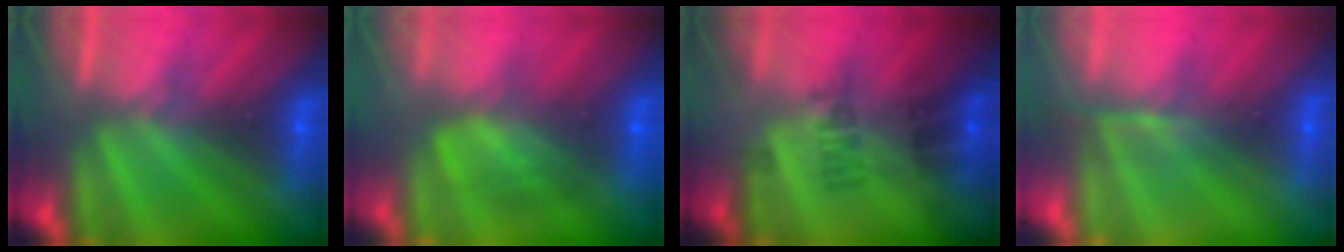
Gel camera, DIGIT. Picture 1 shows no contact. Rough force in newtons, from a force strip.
{"total": 5.6}
{"total": 2.3}
{"total": 3.9}